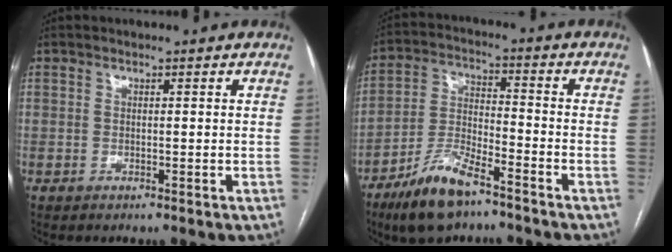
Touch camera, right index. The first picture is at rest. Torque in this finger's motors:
{"motor_torque": [0.84, -0.90, 0.43, 0.10]}